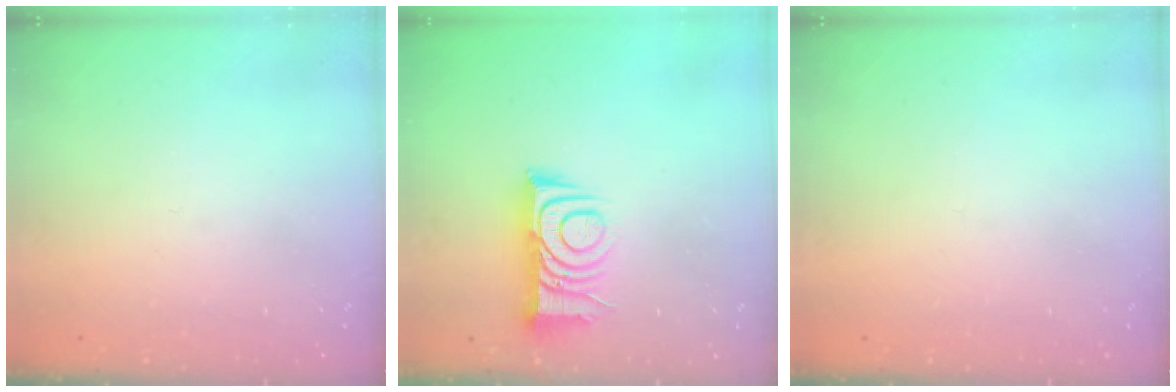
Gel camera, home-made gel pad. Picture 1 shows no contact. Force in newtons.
{"total": 9.6, "press": 9.6, "slide": 0.7}
{"total": 0.0}